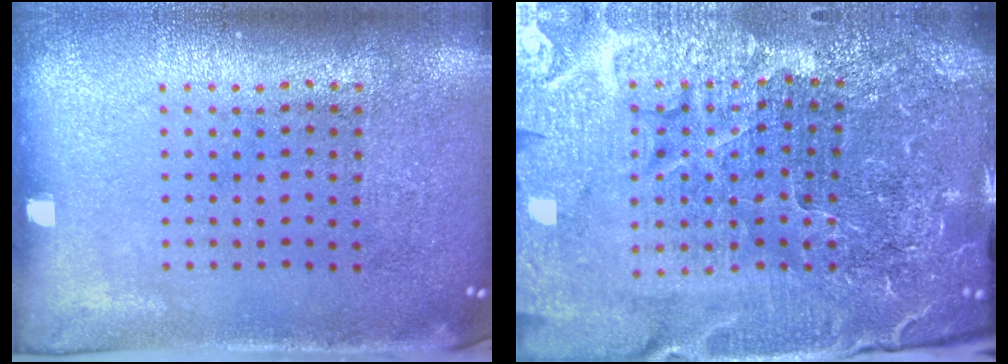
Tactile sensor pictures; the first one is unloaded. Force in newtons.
{"total": 6.2, "press": 5.6, "slide": 2.8}